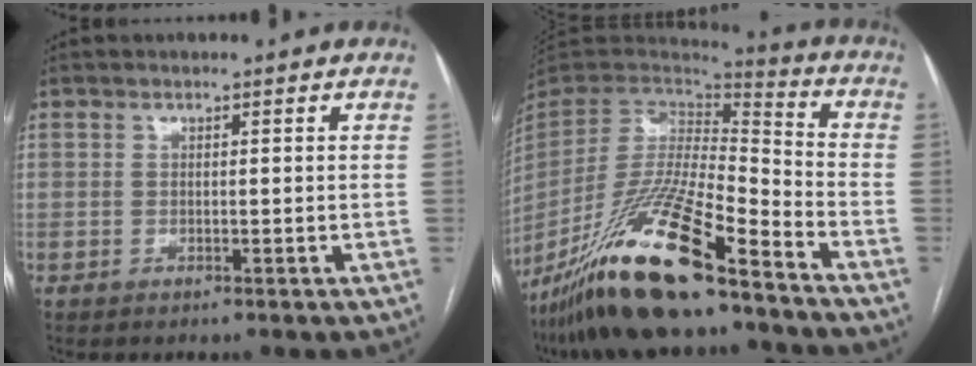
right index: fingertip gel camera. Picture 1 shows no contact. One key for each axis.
{"total": 23.4, "fx": -16.4, "fy": 3.3, "fz": 16.4, "tx": -0.323, "ty": -0.047, "tz": -0.299}